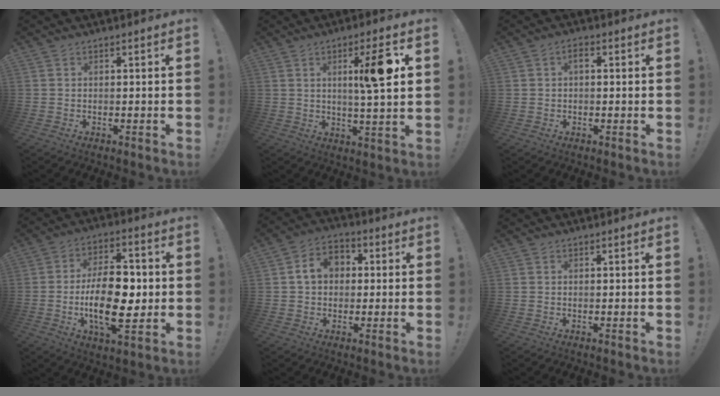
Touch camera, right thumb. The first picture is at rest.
{"total": 12.3, "force": [3.5, 0.8, 11.8], "torque": [-0.178, -0.010, 0.041]}
{"total": 2.3, "force": [0.4, 1.9, 1.2], "torque": [-0.012, -0.001, 0.003]}
{"total": 18.1, "force": [-2.2, 9.0, 15.6], "torque": [-0.268, 0.001, -0.041]}
{"total": 8.2, "force": [1.3, 6.5, 4.8], "torque": [-0.076, 0.014, 0.027]}
{"total": 0.0}